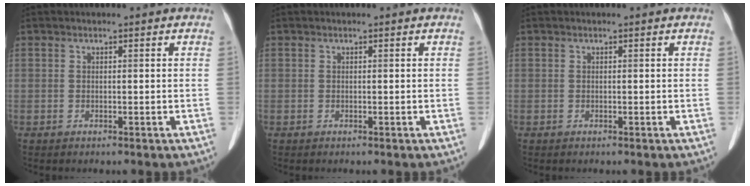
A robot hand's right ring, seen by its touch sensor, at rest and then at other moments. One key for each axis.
{"total": 0.0}
{"total": 0.0}